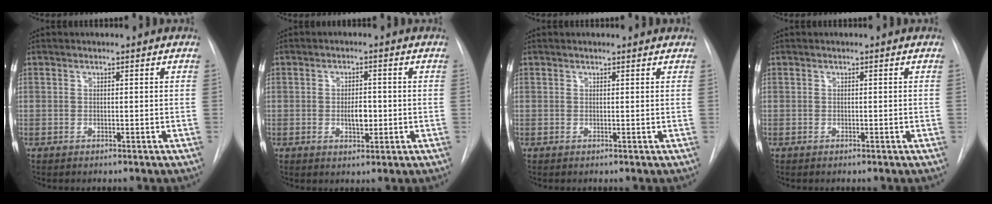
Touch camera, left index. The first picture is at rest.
{"total": 3.5, "force": [-1.3, 1.5, 2.9], "torque": [-0.045, -0.004, -0.014]}
{"total": 1.3, "force": [1.2, 0.3, 0.3], "torque": [-0.011, 0.006, 0.007]}
{"total": 0.0}